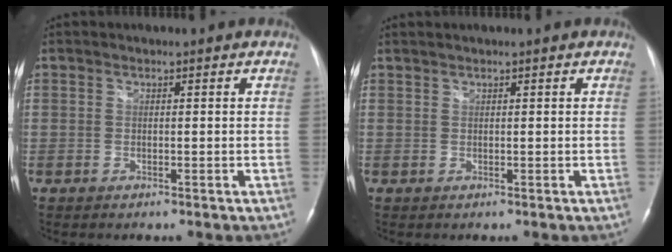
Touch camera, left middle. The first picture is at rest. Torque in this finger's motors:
{"motor_torque": [-0.02, -0.05, -0.01, 0.00]}